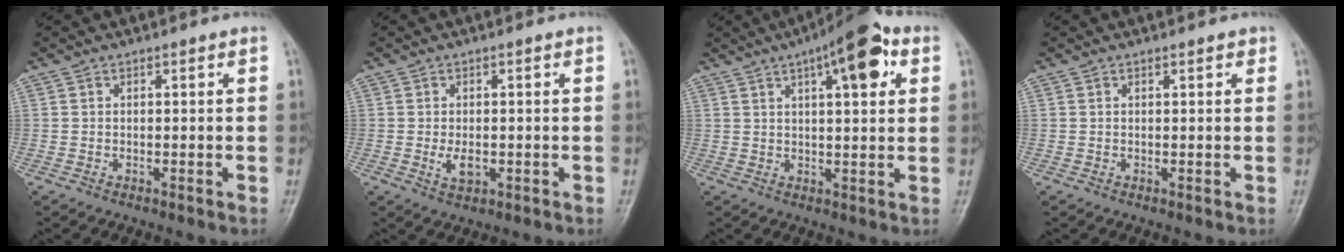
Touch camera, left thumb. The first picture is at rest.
{"total": 3.4, "force": [-0.6, 2.0, 2.8], "torque": [-0.047, -0.003, -0.006]}
{"total": 12.2, "force": [5.4, 3.9, 10.2], "torque": [-0.126, 0.004, 0.071]}
{"total": 0.9, "force": [0.6, 0.3, 0.7], "torque": [-0.009, 0.000, 0.006]}